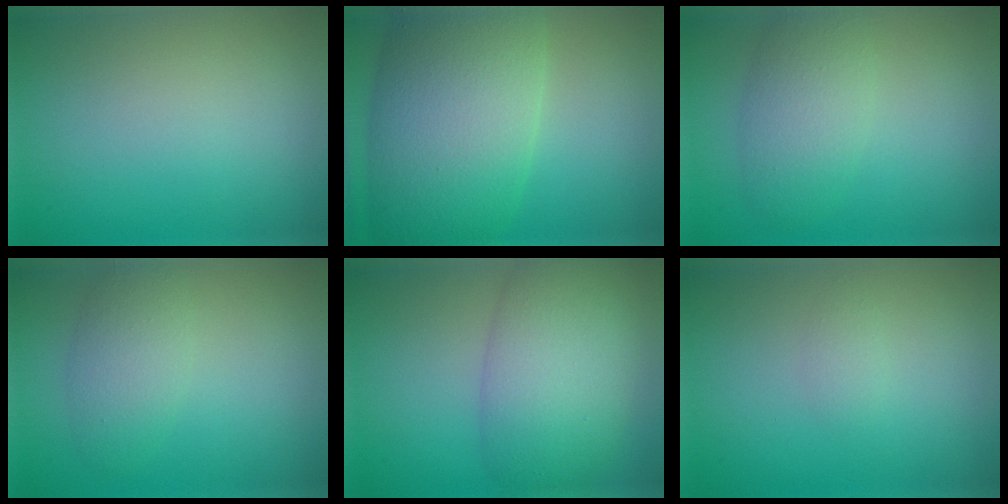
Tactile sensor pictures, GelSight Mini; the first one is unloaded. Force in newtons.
{"total": 12.4, "press": 12.4, "slide": 0.5}
{"total": 3.7, "press": 3.7, "slide": 0.2}
{"total": 2.9, "press": 2.9, "slide": 0.1}
{"total": 7.7, "press": 7.7, "slide": 0.4}
{"total": 0.8, "press": 0.8, "slide": 0.1}